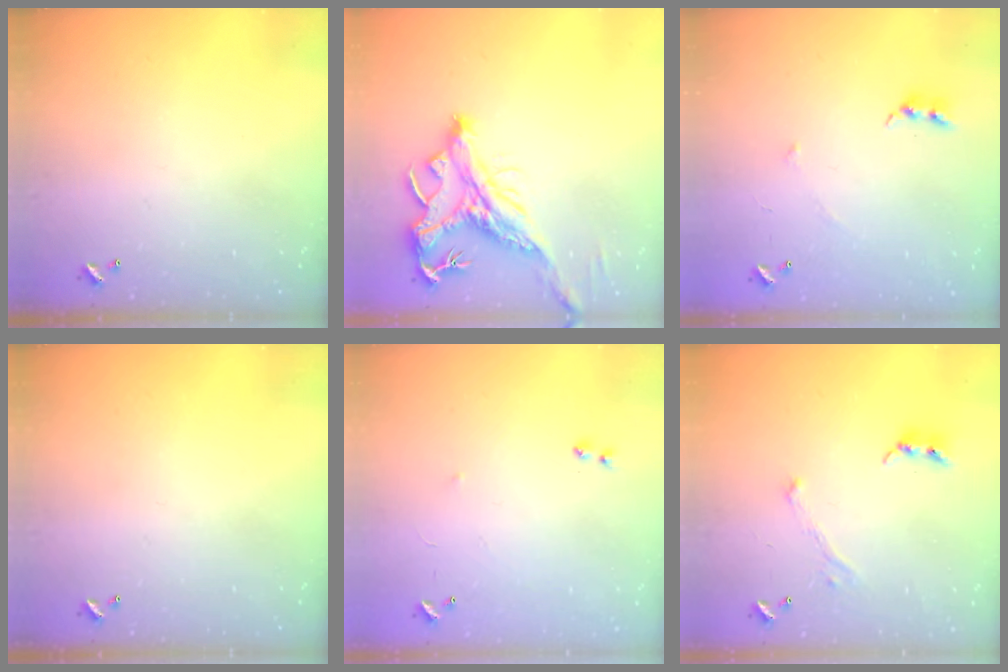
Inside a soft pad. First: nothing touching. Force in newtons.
{"total": 4.1, "press": 3.8, "slide": 1.5}
{"total": 4.8, "press": 4.7, "slide": 0.8}
{"total": 0.0}
{"total": 7.4, "press": 7.3, "slide": 0.6}
{"total": 1.8, "press": 1.6, "slide": 0.9}